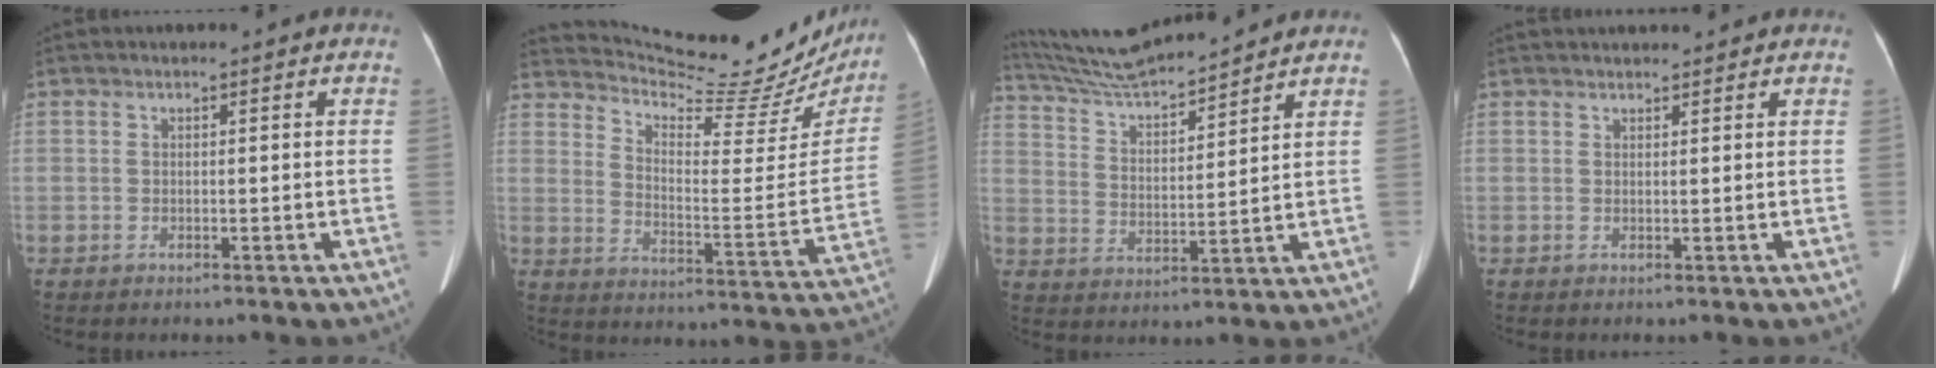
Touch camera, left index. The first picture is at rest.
{"total": 23.3, "force": [21.9, 4.3, 6.6], "torque": [-0.098, -0.076, 0.285]}
{"total": 13.6, "force": [12.8, 0.0, 4.8], "torque": [-0.095, 0.009, 0.227]}
{"total": 6.2, "force": [5.8, 0.9, 1.9], "torque": [-0.018, 0.019, 0.068]}